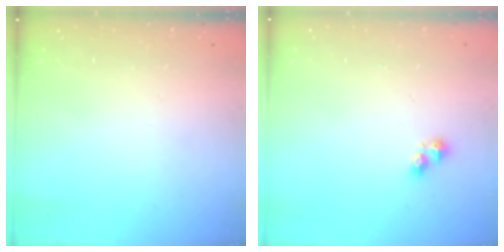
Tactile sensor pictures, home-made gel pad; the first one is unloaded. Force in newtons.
{"total": 2.9, "press": 2.8, "slide": 0.4}